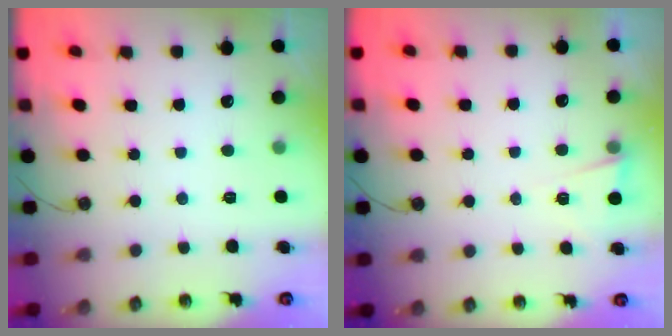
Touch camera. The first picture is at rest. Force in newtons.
{"total": 2.8, "press": 2.3, "slide": 1.6}